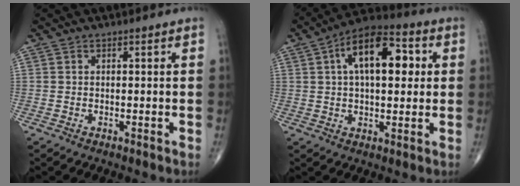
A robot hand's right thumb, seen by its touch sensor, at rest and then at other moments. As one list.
[{"total": 15.3, "force": [3.8, 7.7, 12.7], "torque": [-0.181, 0.021, 0.053]}]